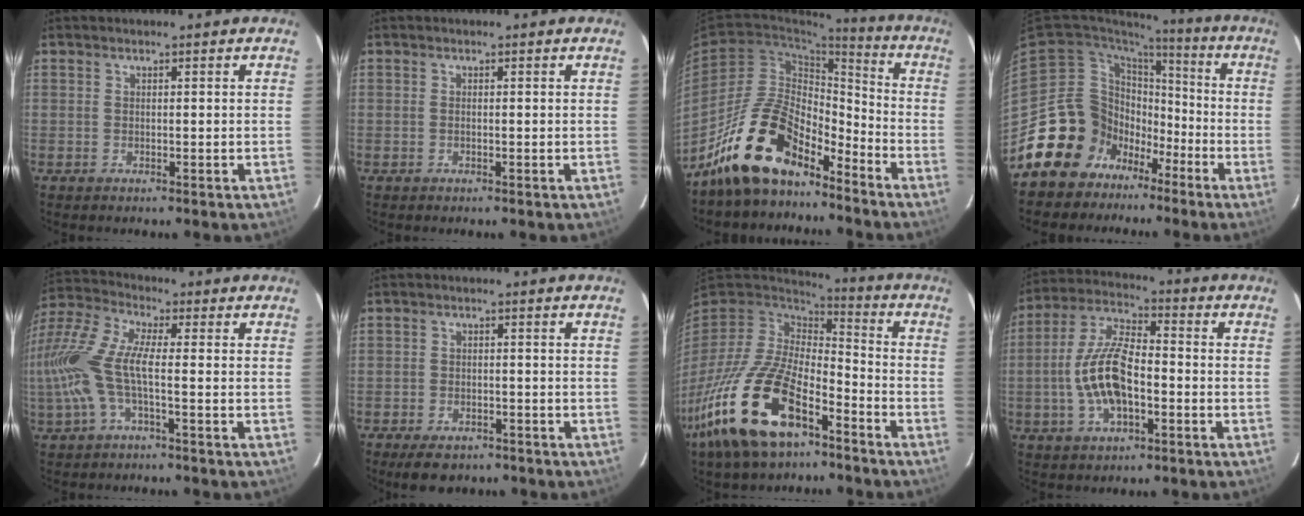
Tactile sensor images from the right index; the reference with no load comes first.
{"total": 0.0}
{"total": 16.0, "force": [-12.4, 6.4, 7.9], "torque": [-0.155, 0.023, -0.222]}
{"total": 15.1, "force": [-7.9, 12.6, 2.5], "torque": [-0.073, 0.053, -0.132]}
{"total": 14.8, "force": [-2.7, 4.9, 13.6], "torque": [-0.283, -0.003, -0.061]}
{"total": 6.6, "force": [-5.0, 3.3, 2.8], "torque": [-0.067, -0.002, -0.071]}
{"total": 22.0, "force": [-12.5, 10.2, 14.9], "torque": [-0.323, -0.035, -0.231]}
{"total": 12.9, "force": [-3.1, 5.7, 11.1], "torque": [-0.235, 0.008, -0.057]}